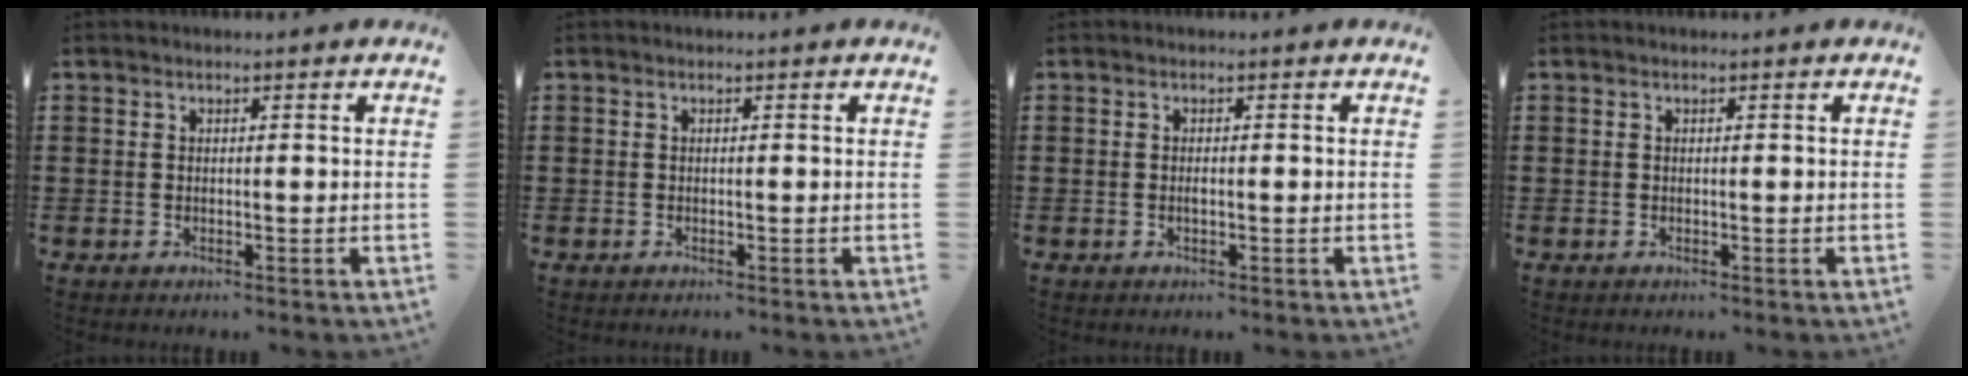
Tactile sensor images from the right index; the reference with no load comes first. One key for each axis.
{"total": 0.0}
{"total": 0.7, "fx": -0.1, "fy": 0.2, "fz": 0.6, "tx": -0.013, "ty": -0.003, "tz": -0.002}
{"total": 0.0}